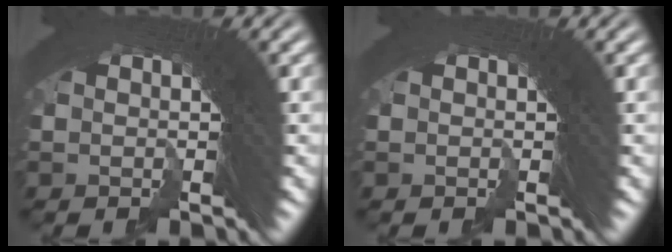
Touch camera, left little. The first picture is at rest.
{"total": 0.0}